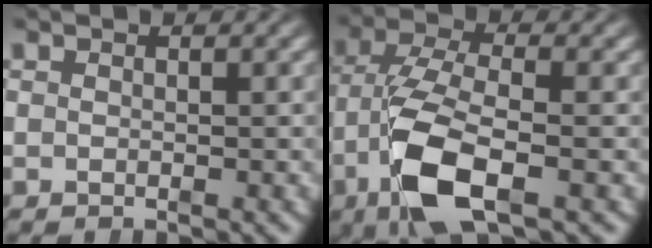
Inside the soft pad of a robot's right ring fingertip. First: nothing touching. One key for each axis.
{"total": 7.9, "fx": -1.7, "fy": 3.5, "fz": 6.8, "tx": -0.151, "ty": -0.030, "tz": -0.014}